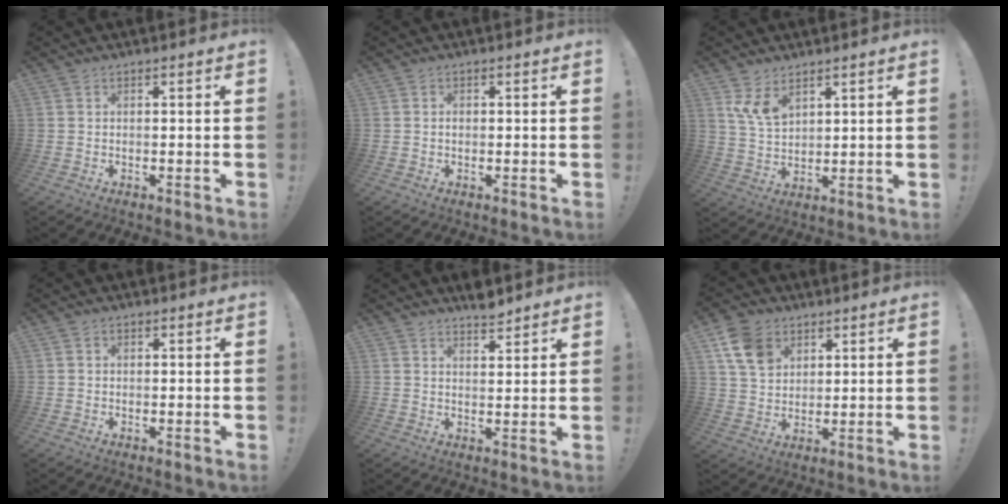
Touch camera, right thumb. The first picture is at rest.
{"total": 0.9, "force": [-0.3, 0.8, 0.2], "torque": [-0.004, 0.004, -0.007]}
{"total": 7.9, "force": [5.1, 4.3, 4.2], "torque": [-0.068, -0.025, 0.097]}
{"total": 0.7, "force": [-0.1, 0.6, 0.3], "torque": [-0.007, 0.004, -0.001]}
{"total": 4.1, "force": [3.8, 0.8, 1.4], "torque": [-0.004, -0.031, 0.064]}
{"total": 11.6, "force": [5.7, 8.3, 5.6], "torque": [-0.099, -0.013, 0.117]}